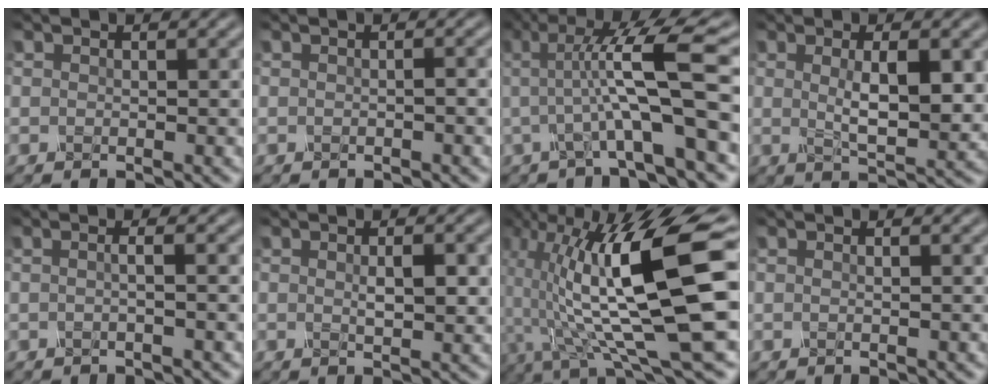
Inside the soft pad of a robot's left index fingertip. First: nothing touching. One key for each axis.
{"total": 0.8, "fx": -0.2, "fy": 0.2, "fz": 0.7, "tx": -0.007, "ty": -0.005, "tz": -0.006}
{"total": 8.7, "fx": 0.6, "fy": 1.4, "fz": 8.6, "tx": -0.132, "ty": 0.004, "tz": 0.009}
{"total": 5.2, "fx": 0.6, "fy": 1.3, "fz": 5.0, "tx": -0.085, "ty": -0.005, "tz": 0.019}
{"total": 2.1, "fx": 0.1, "fy": 1.0, "fz": 1.9, "tx": -0.008, "ty": 0.007, "tz": -0.025}
{"total": 2.1, "fx": 0.2, "fy": 0.5, "fz": 2.1, "tx": -0.038, "ty": -0.002, "tz": 0.009}
{"total": 14.0, "fx": 0.6, "fy": 3.7, "fz": 13.5, "tx": -0.257, "ty": 0.010, "tz": 0.019}
{"total": 0.9, "fx": 0.3, "fy": 0.4, "fz": 0.7, "tx": -0.002, "ty": -0.003, "tz": -0.007}